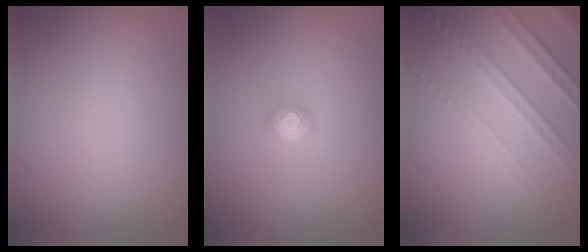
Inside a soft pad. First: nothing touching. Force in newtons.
{"total": 2.0, "press": 1.3, "slide": 1.6}
{"total": 4.6, "press": 3.1, "slide": 3.4}